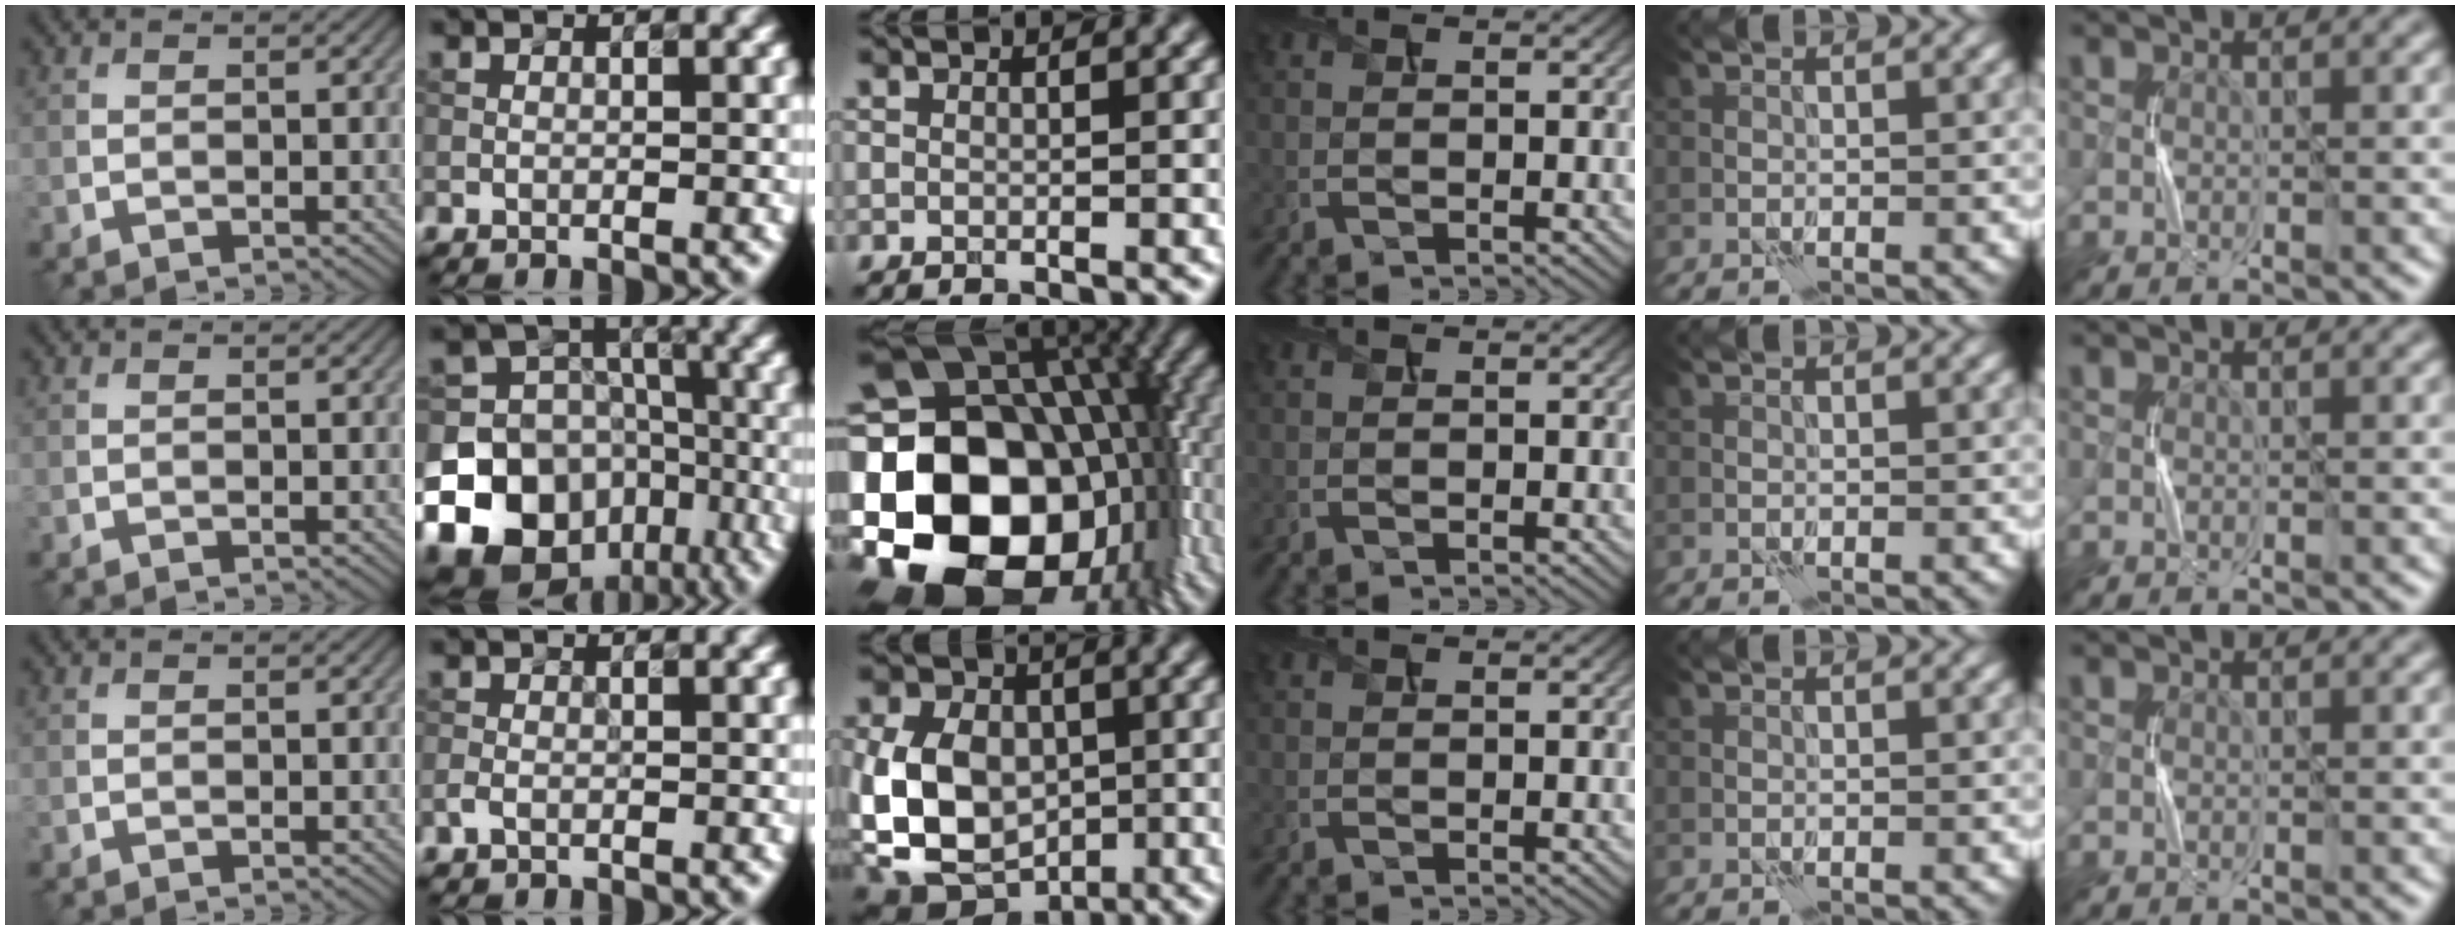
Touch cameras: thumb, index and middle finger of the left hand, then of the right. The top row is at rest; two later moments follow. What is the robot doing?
{"motion": "press", "object": "button"}